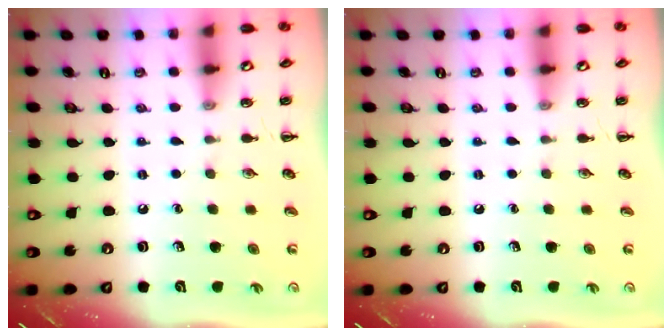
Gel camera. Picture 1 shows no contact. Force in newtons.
{"total": 0.0}